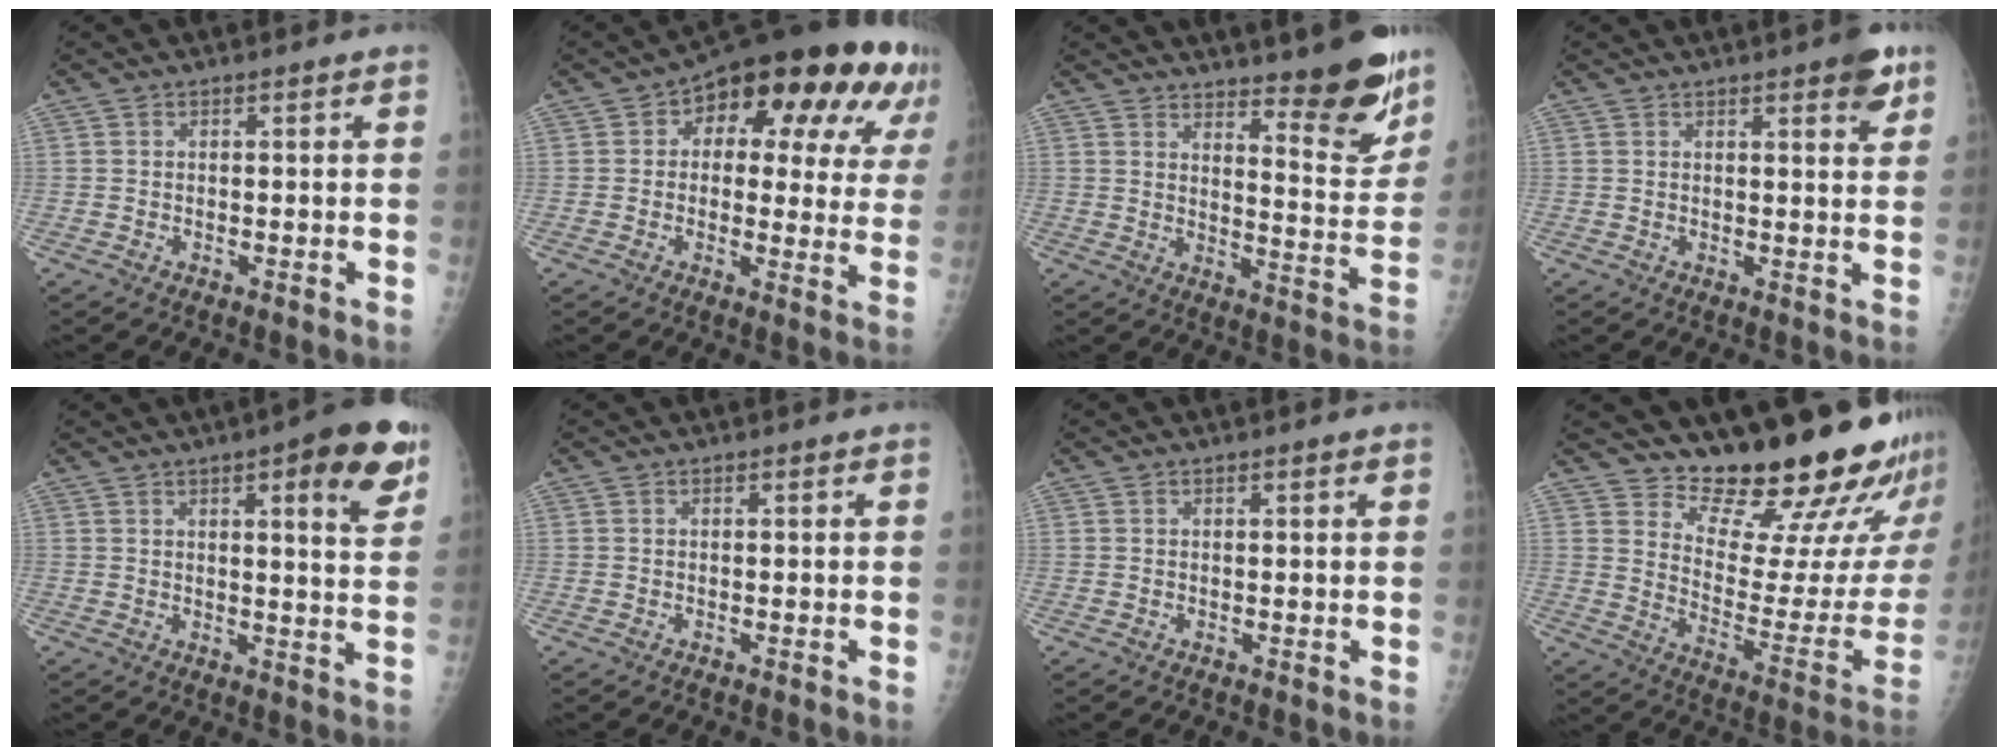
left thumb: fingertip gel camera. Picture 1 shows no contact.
{"total": 21.5, "force": [9.5, 10.7, 16.0], "torque": [-0.167, 0.012, 0.119]}
{"total": 13.2, "force": [9.8, 3.0, 8.3], "torque": [-0.074, -0.084, 0.145]}
{"total": 4.8, "force": [2.9, 1.3, 3.6], "torque": [-0.036, -0.013, 0.032]}
{"total": 12.2, "force": [6.1, 3.0, 10.1], "torque": [-0.102, -0.024, 0.070]}
{"total": 0.0}
{"total": 0.7, "force": [0.4, 0.0, 0.6], "torque": [-0.010, 0.000, 0.005]}
{"total": 22.1, "force": [19.3, 4.4, 9.7], "torque": [-0.101, -0.187, 0.262]}